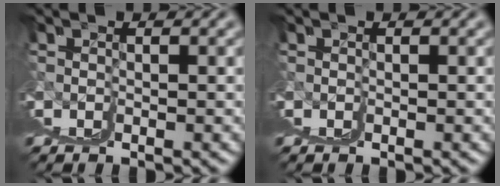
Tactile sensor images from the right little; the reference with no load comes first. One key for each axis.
{"total": 0.0}